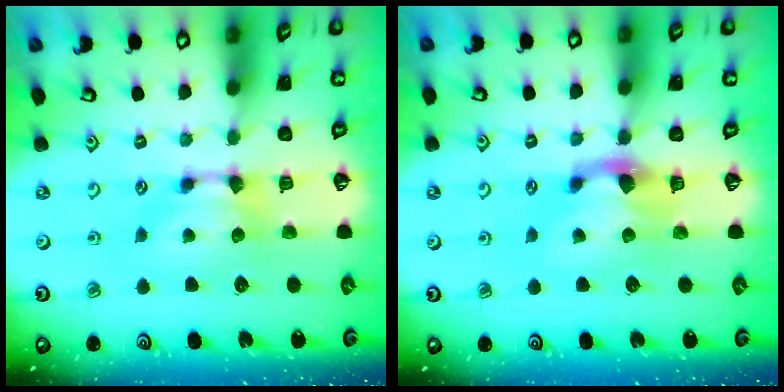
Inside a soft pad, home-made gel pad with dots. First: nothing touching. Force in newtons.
{"total": 1.5, "press": 0.4, "slide": 1.4}